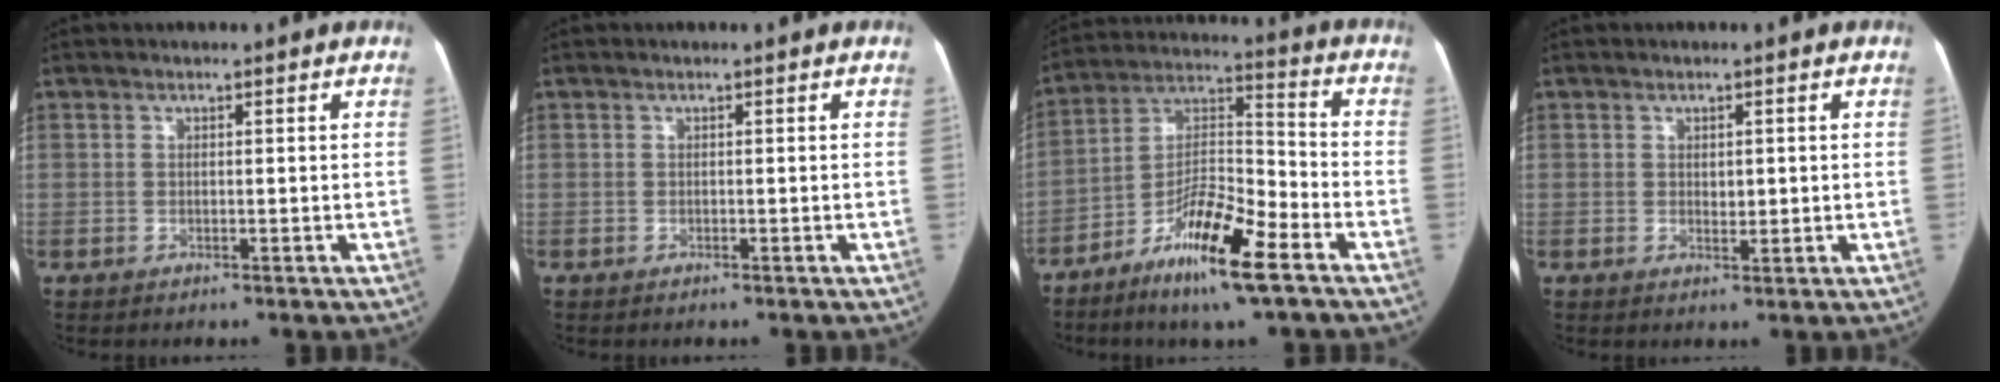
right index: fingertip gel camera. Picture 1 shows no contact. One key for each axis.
{"total": 0.0}
{"total": 14.5, "fx": -8.3, "fy": 2.0, "fz": 11.7, "tx": -0.217, "ty": -0.009, "tz": -0.147}
{"total": 1.9, "fx": 0.2, "fy": 1.0, "fz": 1.6, "tx": -0.022, "ty": -0.003, "tz": 0.005}